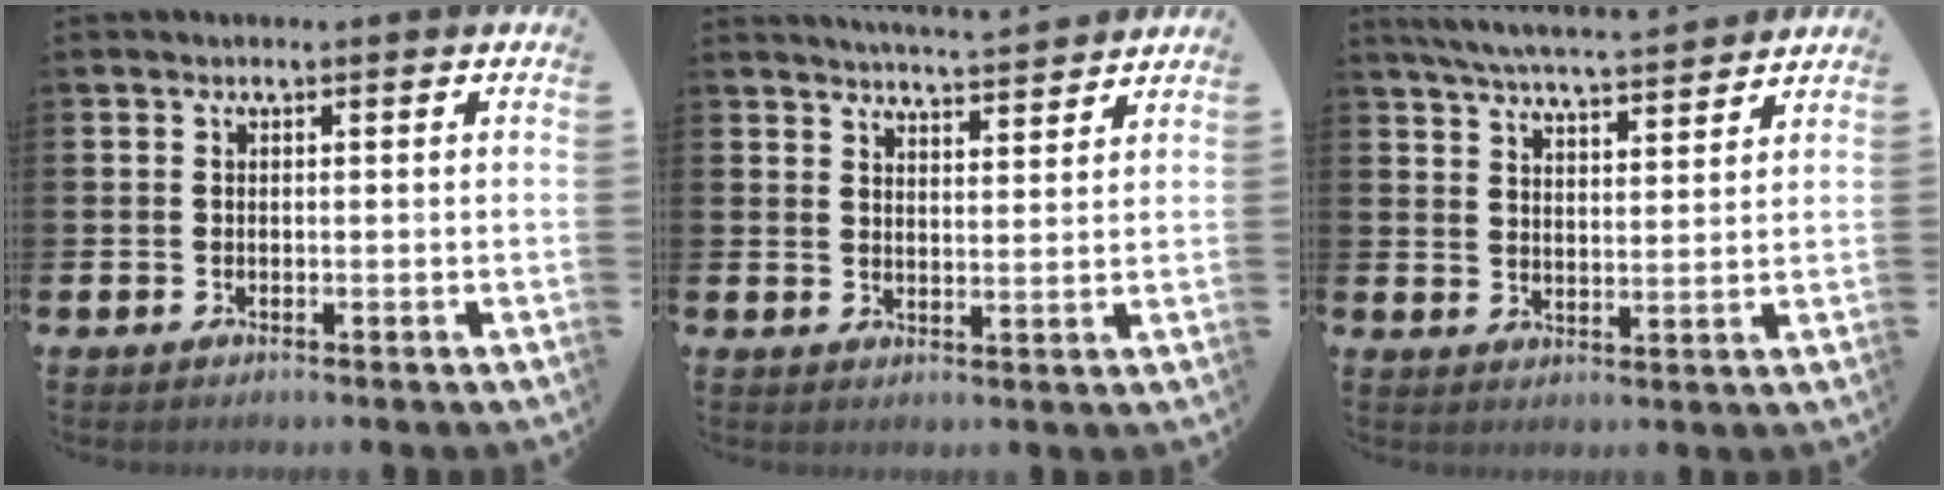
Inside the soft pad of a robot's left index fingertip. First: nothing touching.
{"total": 4.9, "force": [4.8, -0.3, 0.2], "torque": [-0.009, -0.032, 0.085]}
{"total": 6.0, "force": [5.9, 0.1, 1.3], "torque": [-0.043, -0.034, 0.104]}